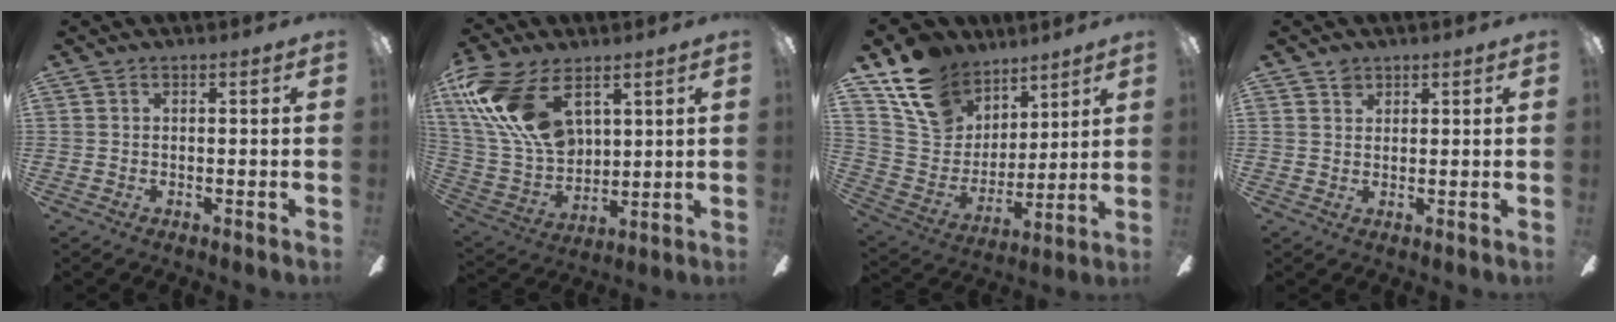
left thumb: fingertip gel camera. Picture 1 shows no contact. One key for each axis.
{"total": 20.6, "fx": 9.4, "fy": 12.2, "fz": 13.6, "tx": -0.303, "ty": -0.027, "tz": 0.168}
{"total": 17.3, "fx": 11.6, "fy": 11.6, "fz": 5.4, "tx": -0.115, "ty": -0.066, "tz": 0.225}
{"total": 2.6, "fx": 1.8, "fy": 1.8, "fz": 0.5, "tx": -0.004, "ty": -0.003, "tz": 0.034}